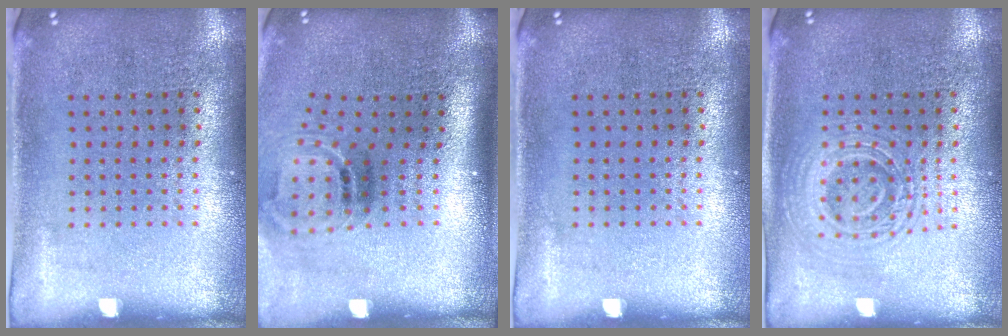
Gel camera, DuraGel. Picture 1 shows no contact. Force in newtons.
{"total": 1.8, "press": 1.1, "slide": 1.4}
{"total": 0.0}
{"total": 1.8, "press": 1.8, "slide": 0.4}